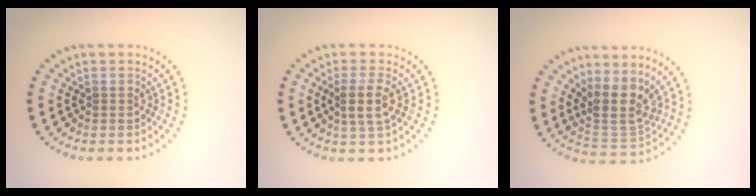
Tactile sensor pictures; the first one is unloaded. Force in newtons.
{"total": 2.6, "press": 2.3, "slide": 1.3}
{"total": 3.8, "press": 3.0, "slide": 2.4}